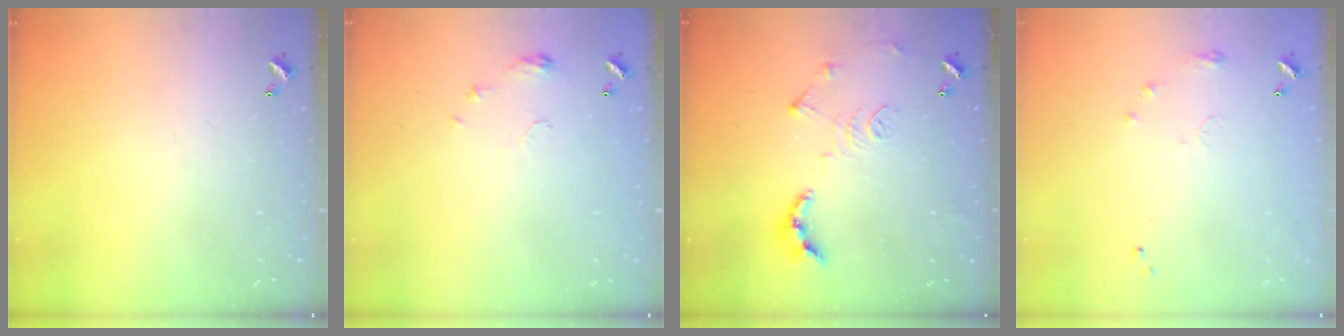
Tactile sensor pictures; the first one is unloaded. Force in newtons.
{"total": 4.5, "press": 4.5, "slide": 0.6}
{"total": 12.0, "press": 11.9, "slide": 1.3}
{"total": 6.3, "press": 6.3, "slide": 0.9}